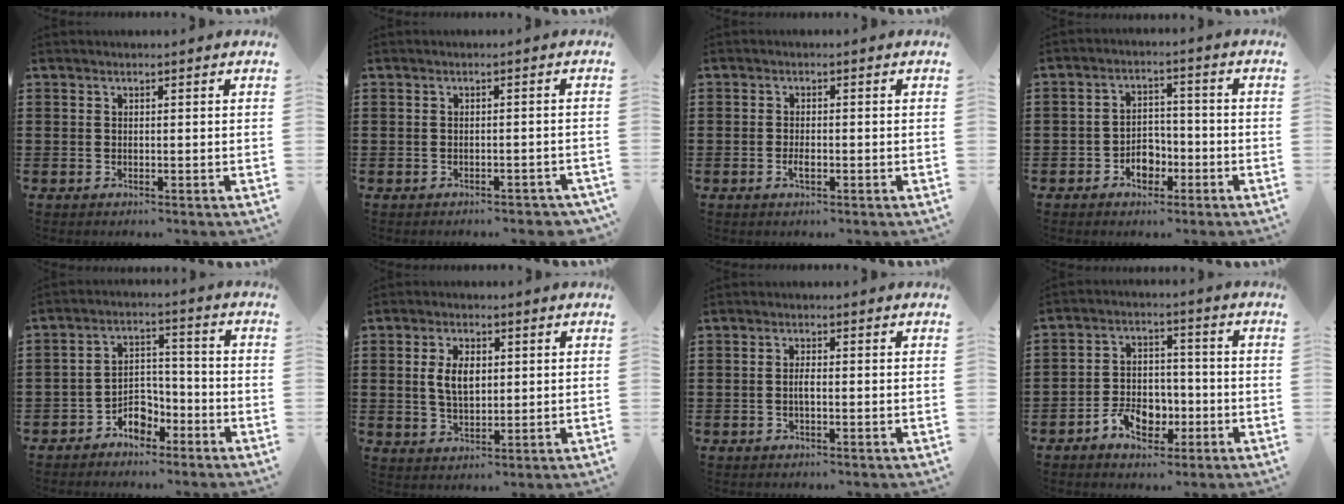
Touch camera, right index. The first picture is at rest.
{"total": 1.2, "force": [-1.1, 0.2, 0.4], "torque": [-0.012, -0.003, -0.023]}
{"total": 1.9, "force": [-0.7, 0.7, 1.6], "torque": [-0.029, -0.001, -0.011]}
{"total": 4.3, "force": [-2.4, 3.0, 1.9], "torque": [-0.028, 0.005, -0.046]}
{"total": 4.8, "force": [-3.6, 2.8, 1.6], "torque": [-0.030, 0.016, -0.069]}
{"total": 5.2, "force": [0.6, 3.0, 4.2], "torque": [-0.087, 0.005, 0.005]}
{"total": 1.6, "force": [-0.3, 0.4, 1.5], "torque": [-0.036, 0.000, -0.009]}
{"total": 7.1, "force": [-3.3, 4.8, 4.1], "torque": [-0.071, 0.013, -0.060]}